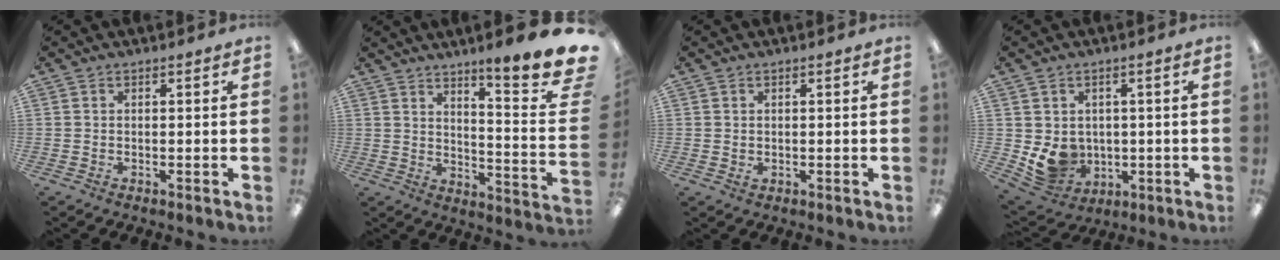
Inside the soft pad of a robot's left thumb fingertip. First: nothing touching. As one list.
[{"total": 12.8, "force": [9.9, 0.8, 8.1], "torque": [-0.117, -0.094, 0.160]}, {"total": 1.0, "force": [0.4, 0.6, 0.7], "torque": [-0.005, -0.001, 0.005]}, {"total": 7.2, "force": [0.2, 6.7, 2.5], "torque": [-0.047, -0.008, 0.012]}]